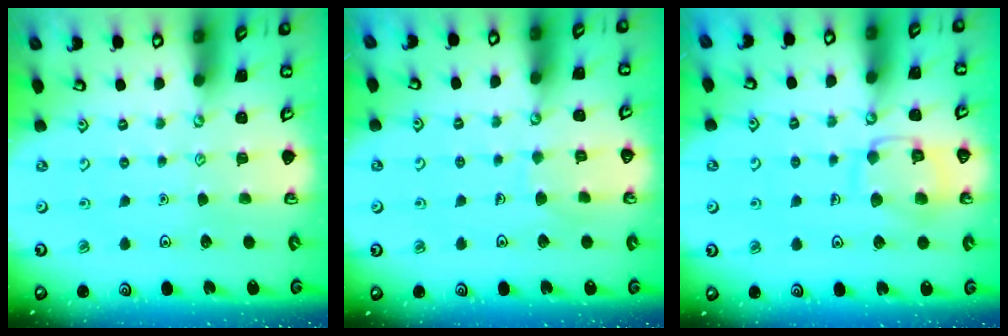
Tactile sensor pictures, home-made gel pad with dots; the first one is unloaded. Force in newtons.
{"total": 5.6, "press": 5.6, "slide": 0.5}
{"total": 11.8, "press": 11.7, "slide": 0.9}